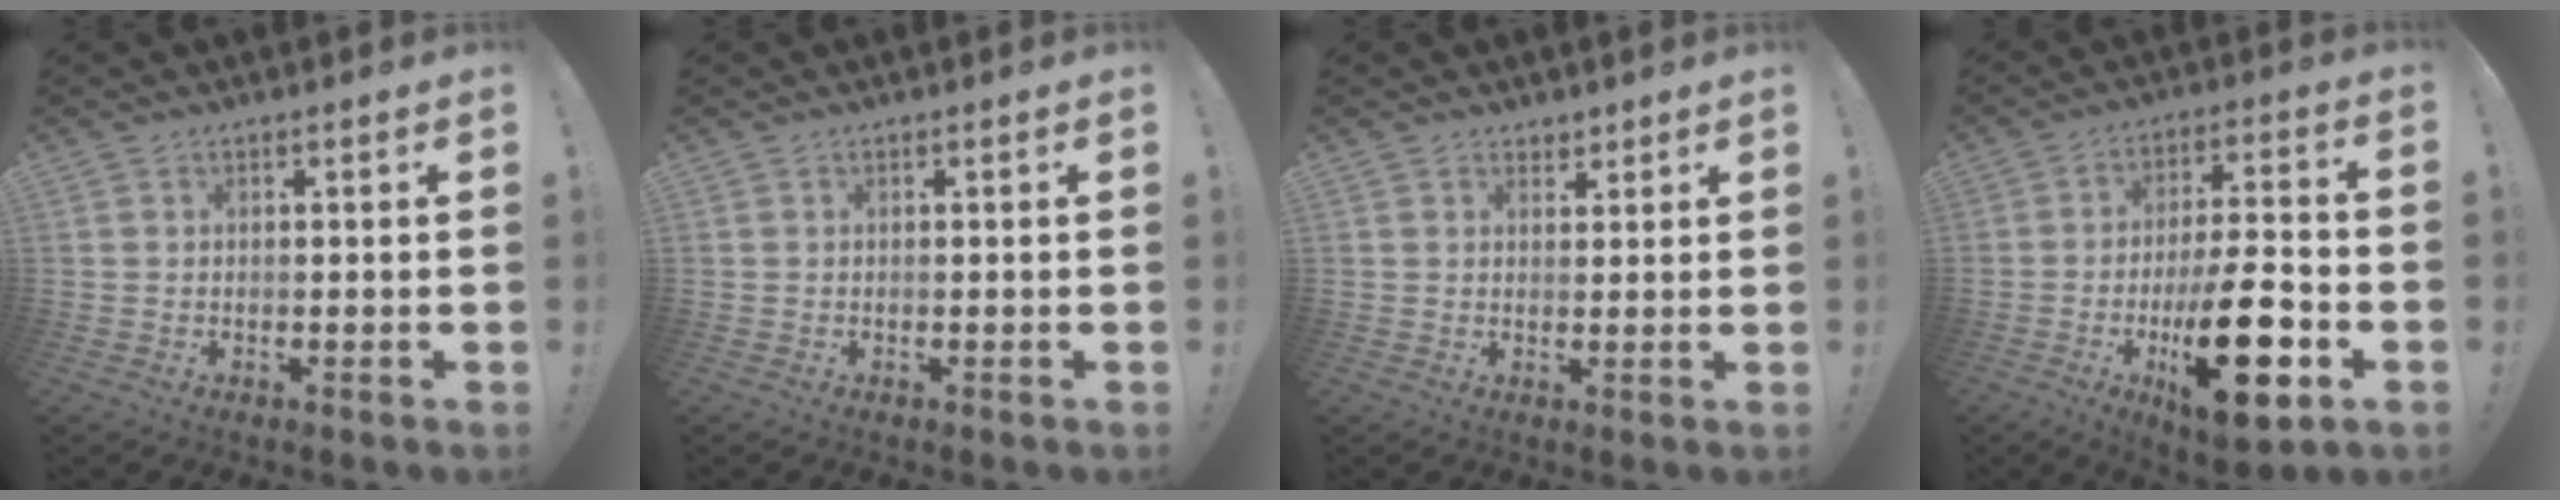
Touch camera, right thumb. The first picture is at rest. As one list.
[{"total": 0.0}, {"total": 2.5, "force": [2.0, 1.4, 0.4], "torque": [0.005, -0.011, 0.036]}, {"total": 20.8, "force": [-6.8, 7.0, 18.4], "torque": [-0.280, 0.029, -0.100]}]